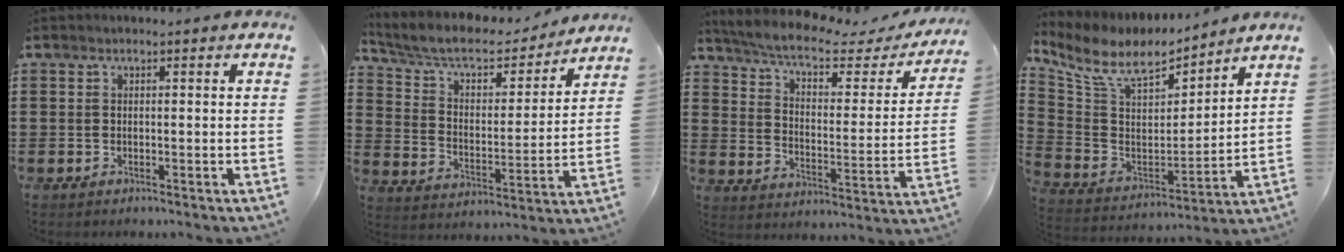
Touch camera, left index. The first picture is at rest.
{"total": 7.0, "force": [5.8, 2.4, 3.2], "torque": [-0.088, -0.033, 0.098]}
{"total": 6.4, "force": [5.0, 1.0, 3.7], "torque": [-0.094, -0.026, 0.082]}
{"total": 9.2, "force": [7.0, 3.8, 4.7], "torque": [-0.128, -0.037, 0.120]}